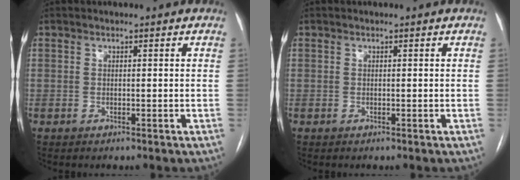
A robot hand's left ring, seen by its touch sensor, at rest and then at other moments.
{"total": 0.0}